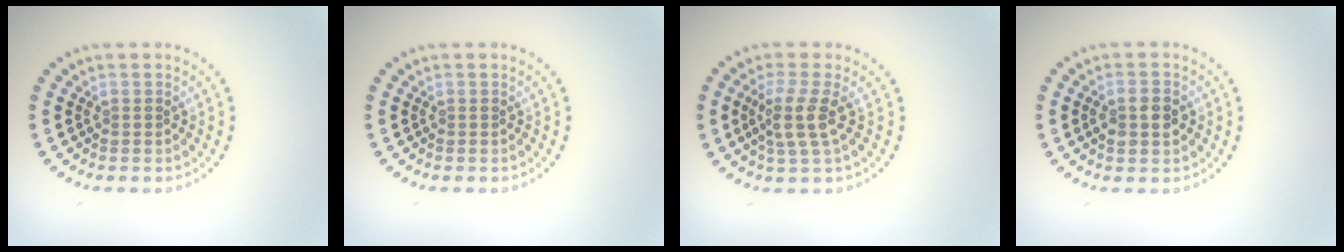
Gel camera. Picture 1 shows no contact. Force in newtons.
{"total": 0.0}
{"total": 3.0, "press": 2.3, "slide": 1.8}
{"total": 2.2, "press": 2.2, "slide": 0.2}